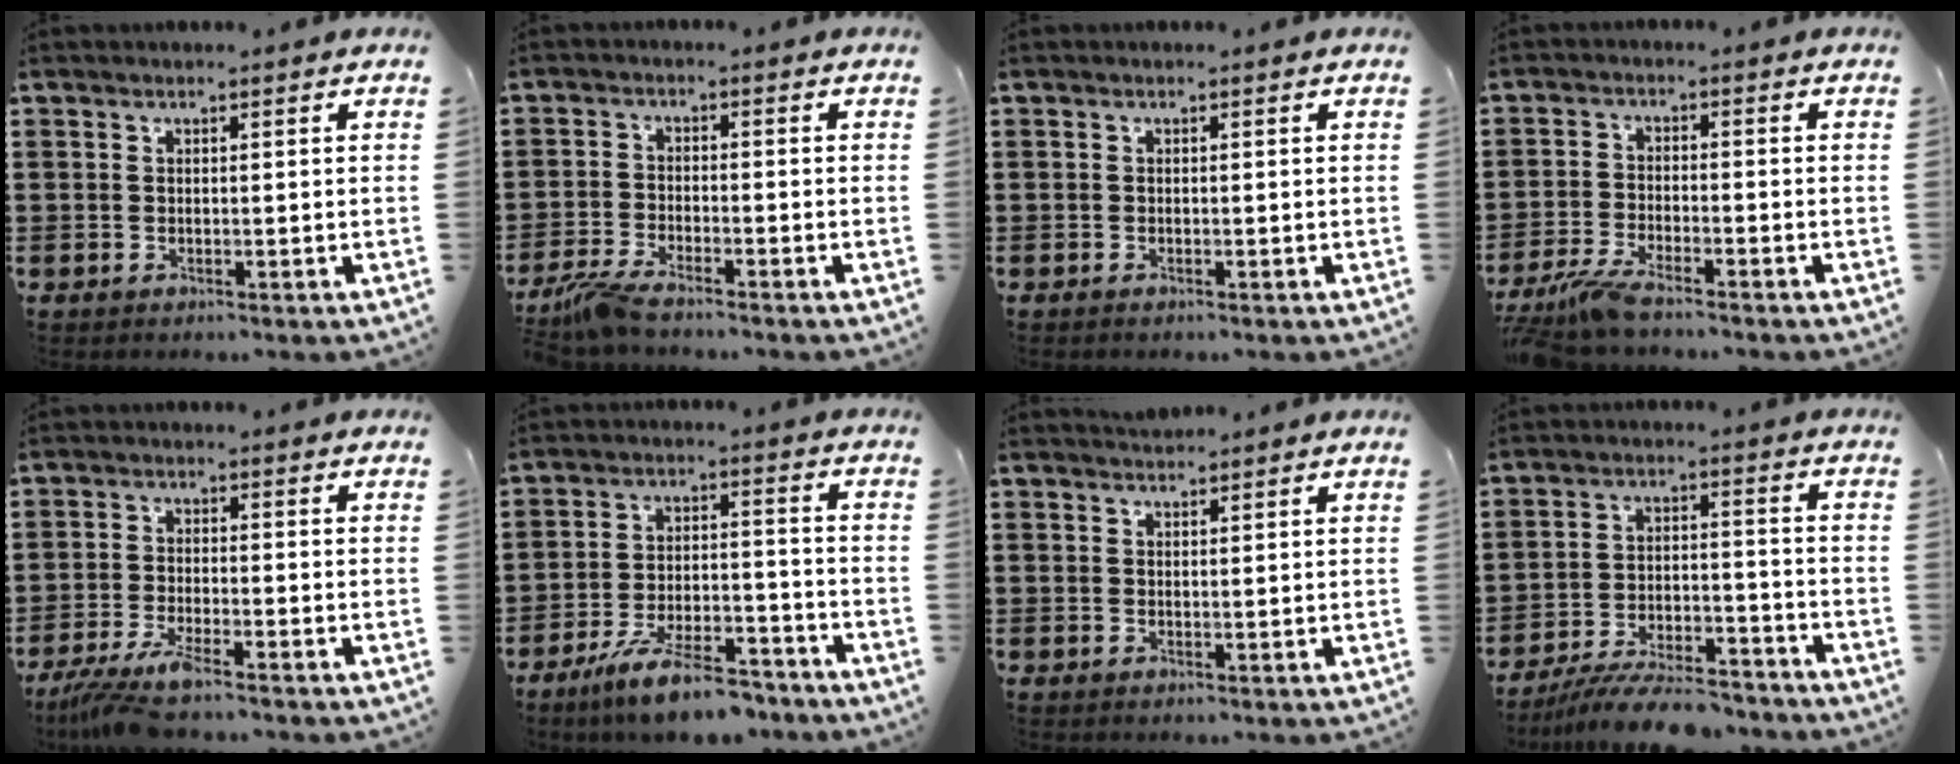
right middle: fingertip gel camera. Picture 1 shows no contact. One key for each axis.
{"total": 4.1, "fx": -3.6, "fy": 0.2, "fz": 2.0, "tx": -0.063, "ty": -0.015, "tz": -0.075}
{"total": 0.0}
{"total": 4.8, "fx": -4.2, "fy": 0.3, "fz": 2.2, "tx": -0.064, "ty": -0.015, "tz": -0.086}
{"total": 5.3, "fx": -4.5, "fy": -0.1, "fz": 2.8, "tx": -0.075, "ty": -0.024, "tz": -0.089}
{"total": 9.6, "fx": -8.1, "fy": 1.5, "fz": 5.0, "tx": -0.094, "ty": 0.015, "tz": -0.154}
{"total": 1.3, "fx": 1.3, "fy": 0.2, "fz": 0.1, "tx": -0.004, "ty": 0.002, "tz": 0.024}
{"total": 8.4, "fx": -7.8, "fy": 1.1, "fz": 3.0, "tx": -0.054, "ty": 0.012, "tz": -0.147}